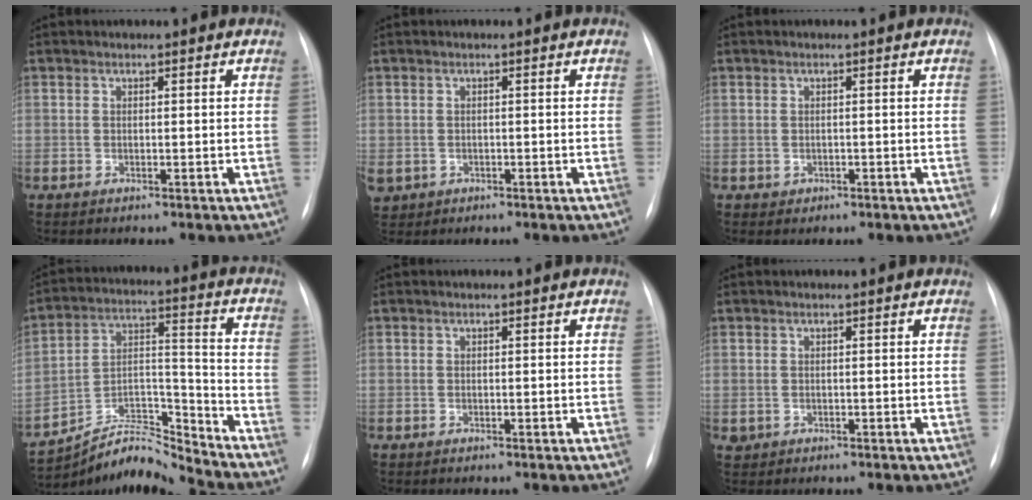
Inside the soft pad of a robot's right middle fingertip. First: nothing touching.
{"total": 4.6, "force": [-1.8, 4.0, 1.4], "torque": [-0.042, 0.003, -0.020]}
{"total": 0.9, "force": [-0.3, 0.9, 0.2], "torque": [-0.003, 0.002, -0.001]}
{"total": 10.8, "force": [-10.8, -0.4, 0.3], "torque": [-0.006, 0.057, -0.197]}
{"total": 0.0}
{"total": 0.9, "force": [-0.2, 0.8, 0.2], "torque": [-0.003, 0.003, 0.001]}